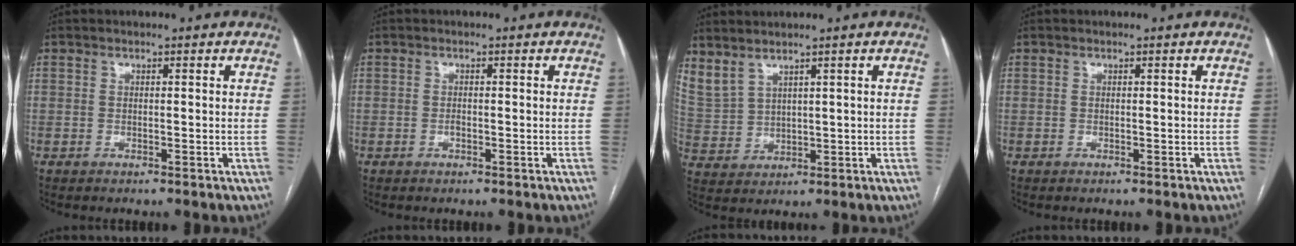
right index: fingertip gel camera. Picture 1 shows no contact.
{"total": 0.6, "force": [-0.4, 0.2, 0.5], "torque": [-0.009, 0.002, -0.006]}
{"total": 7.4, "force": [5.7, 3.5, 3.2], "torque": [-0.090, 0.006, 0.143]}
{"total": 0.0}